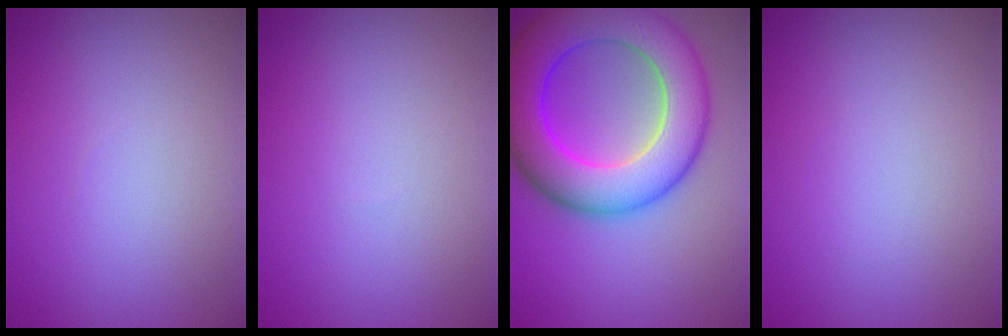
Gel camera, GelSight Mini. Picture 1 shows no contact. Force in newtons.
{"total": 0.0}
{"total": 10.8, "press": 10.8, "slide": 0.5}
{"total": 0.0}